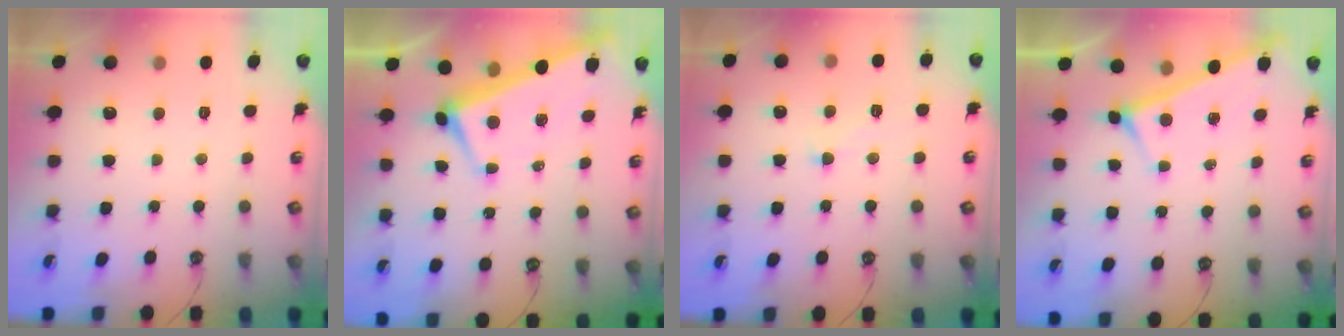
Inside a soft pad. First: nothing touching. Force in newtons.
{"total": 1.7, "press": 1.4, "slide": 1.0}
{"total": 0.8, "press": 0.4, "slide": 0.7}
{"total": 3.6, "press": 3.6, "slide": 0.3}